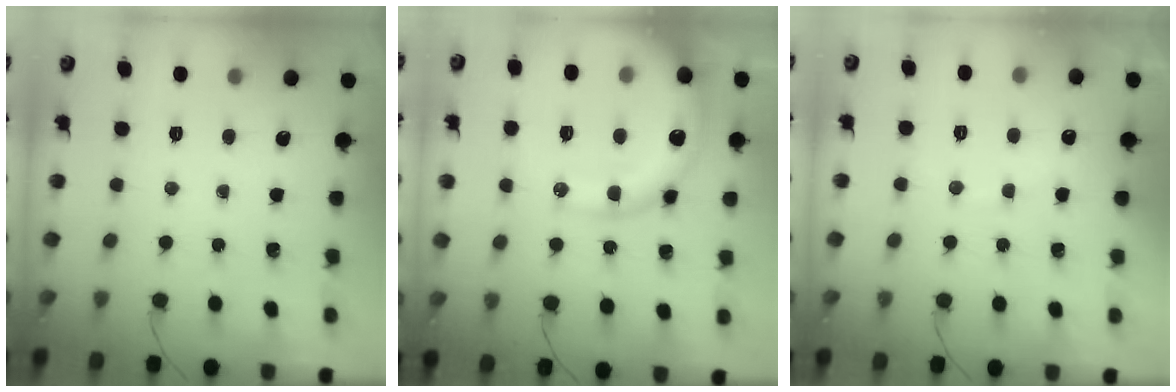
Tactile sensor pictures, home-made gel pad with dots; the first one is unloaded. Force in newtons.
{"total": 19.2, "press": 18.8, "slide": 3.6}
{"total": 7.3, "press": 7.2, "slide": 1.0}